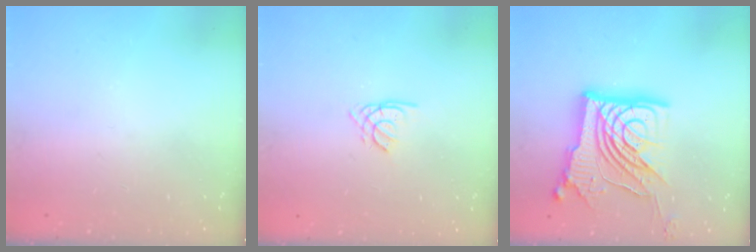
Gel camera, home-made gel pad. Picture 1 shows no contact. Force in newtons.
{"total": 1.1, "press": 1.1, "slide": 0.3}
{"total": 22.5, "press": 22.4, "slide": 2.7}